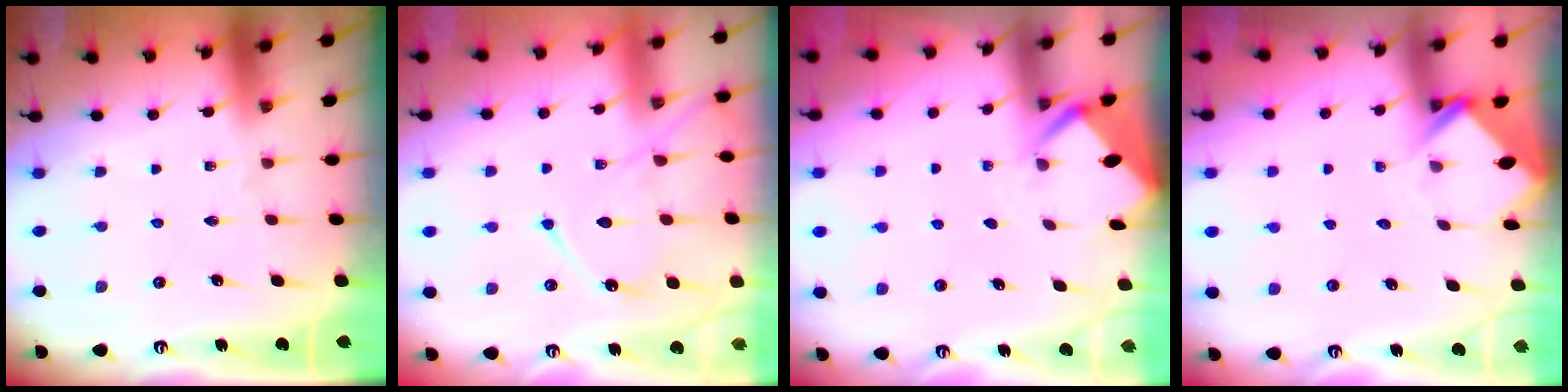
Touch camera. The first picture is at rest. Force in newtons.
{"total": 11.7, "press": 11.7, "slide": 0.6}
{"total": 2.9, "press": 2.9, "slide": 0.2}
{"total": 3.9, "press": 3.9, "slide": 0.2}